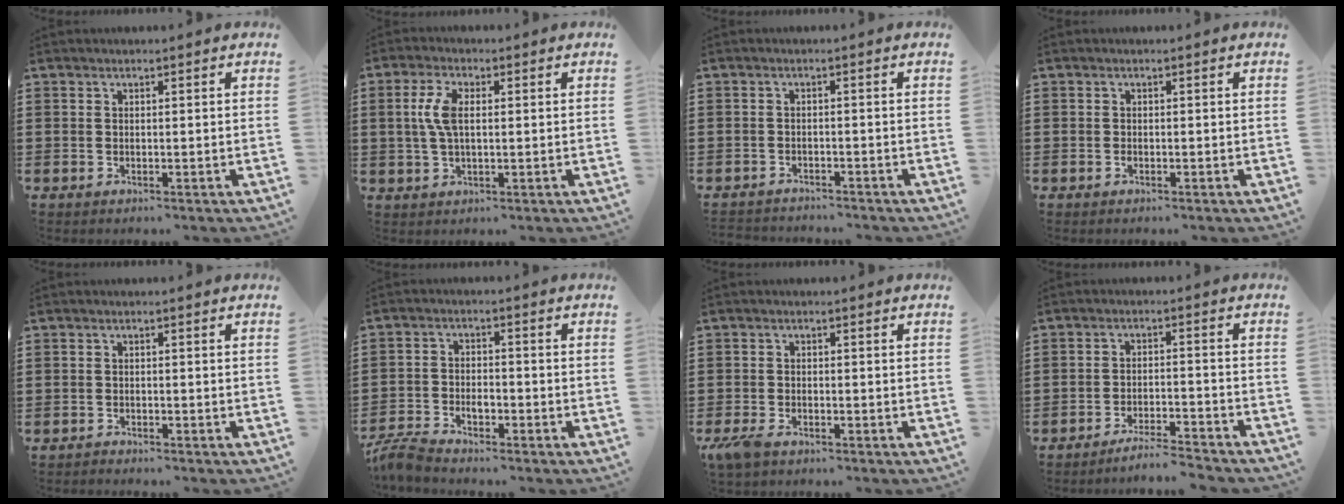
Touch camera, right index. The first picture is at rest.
{"total": 5.6, "force": [0.6, 2.4, 5.0], "torque": [-0.125, 0.001, 0.002]}
{"total": 1.8, "force": [-1.7, 0.2, -0.1], "torque": [-0.004, 0.001, -0.039]}
{"total": 0.5, "force": [-0.3, 0.2, 0.3], "torque": [-0.009, -0.002, -0.006]}
{"total": 1.1, "force": [-1.1, 0.1, -0.1], "torque": [-0.001, 0.004, -0.024]}
{"total": 3.5, "force": [-3.0, 1.1, 1.5], "torque": [-0.042, 0.008, -0.063]}
{"total": 2.2, "force": [-1.7, 0.8, 1.2], "torque": [-0.043, -0.003, -0.040]}
{"total": 4.5, "force": [-4.3, -0.2, 1.2], "torque": [-0.022, -0.004, -0.086]}